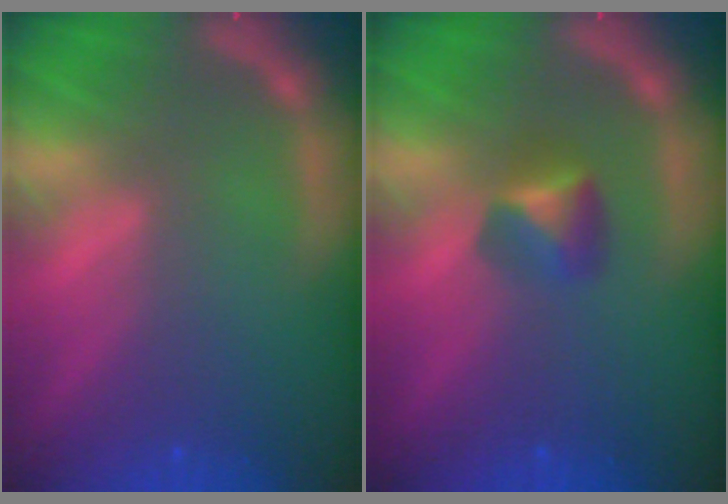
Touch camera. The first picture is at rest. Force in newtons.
{"total": 2.4}